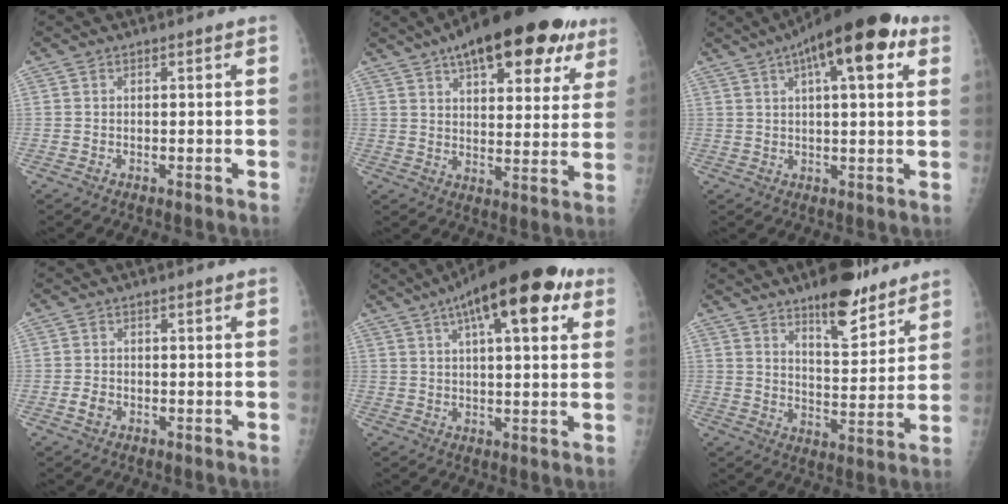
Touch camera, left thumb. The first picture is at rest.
{"total": 23.5, "force": [13.5, 9.8, 16.6], "torque": [-0.209, -0.012, 0.191]}
{"total": 16.2, "force": [7.3, 5.3, 13.4], "torque": [-0.183, 0.010, 0.102]}
{"total": 1.9, "force": [-1.0, 1.4, 0.7], "torque": [-0.010, 0.007, -0.018]}
{"total": 18.0, "force": [8.8, 6.0, 14.5], "torque": [-0.202, 0.004, 0.128]}
{"total": 12.5, "force": [9.0, 4.1, 7.6], "torque": [-0.086, -0.064, 0.142]}